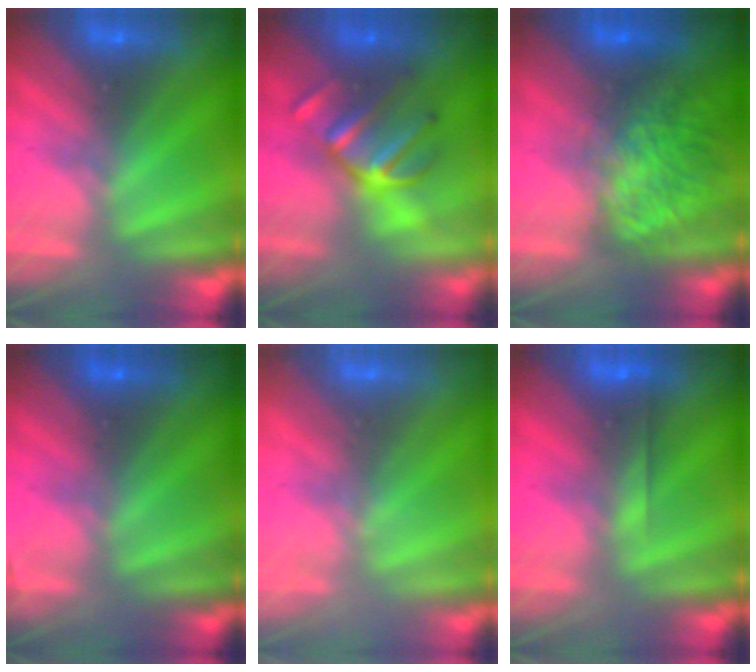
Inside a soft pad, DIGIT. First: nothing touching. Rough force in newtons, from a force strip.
{"total": 2.8}
{"total": 10.2}
{"total": 2.4}
{"total": 2.2}
{"total": 2.6}